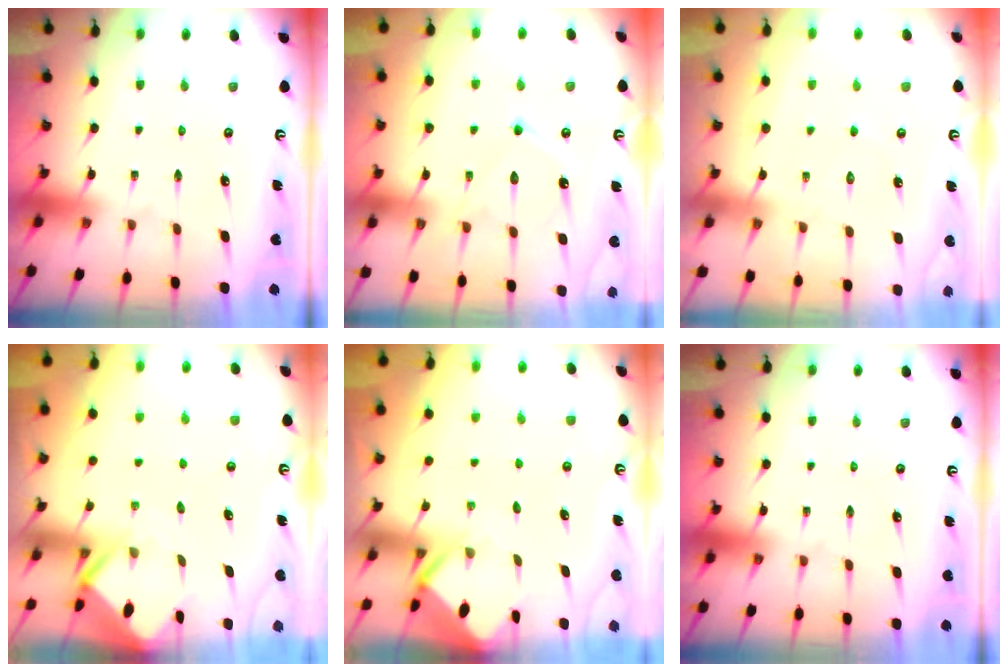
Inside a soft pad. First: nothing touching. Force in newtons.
{"total": 11.7, "press": 11.7, "slide": 1.1}
{"total": 4.6, "press": 4.5, "slide": 0.6}
{"total": 2.6, "press": 2.6, "slide": 0.2}
{"total": 3.1, "press": 3.1, "slide": 0.2}
{"total": 0.0}